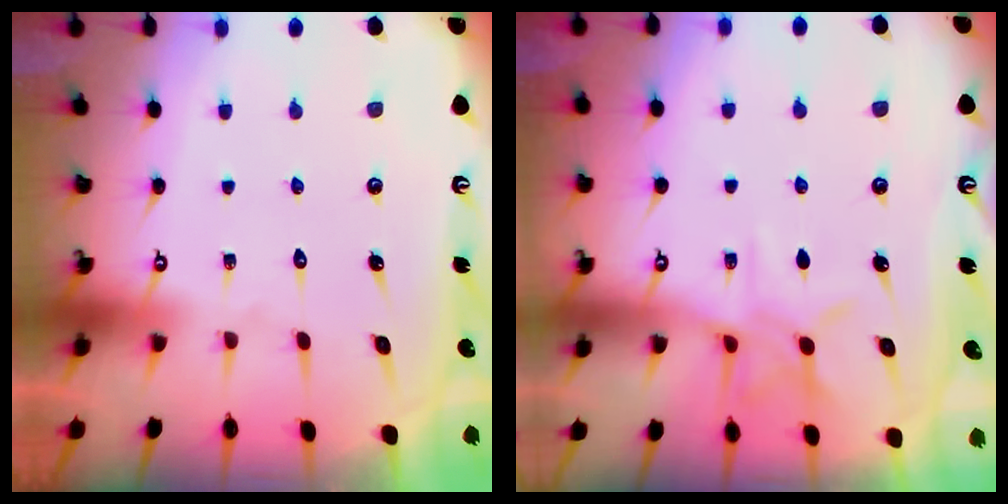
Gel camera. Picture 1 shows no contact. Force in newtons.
{"total": 7.8, "press": 7.8, "slide": 0.5}